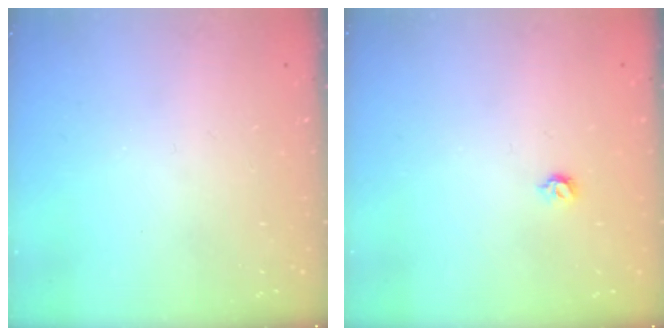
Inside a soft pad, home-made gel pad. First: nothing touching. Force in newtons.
{"total": 3.9, "press": 3.8, "slide": 0.8}